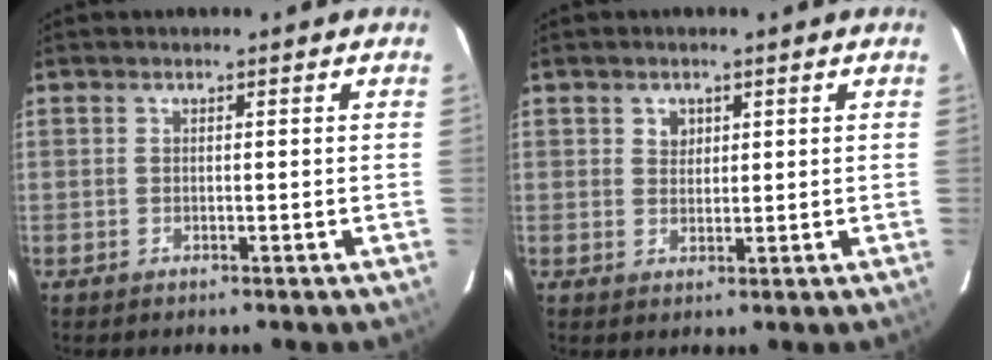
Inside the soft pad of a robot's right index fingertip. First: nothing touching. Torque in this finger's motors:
{"motor_torque": [-0.01, 0.02, 0.02, 0.01]}